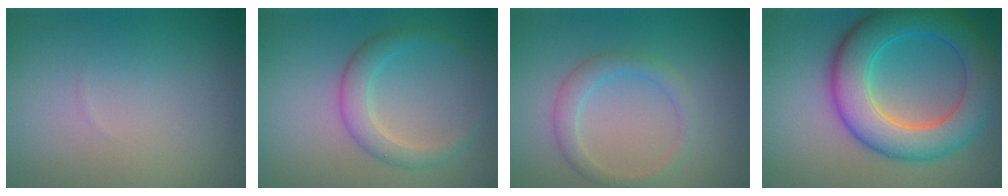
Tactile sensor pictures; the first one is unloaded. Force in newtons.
{"total": 2.7, "press": 2.7, "slide": 0.1}
{"total": 2.3, "press": 2.3, "slide": 0.1}
{"total": 8.5, "press": 8.5, "slide": 0.1}